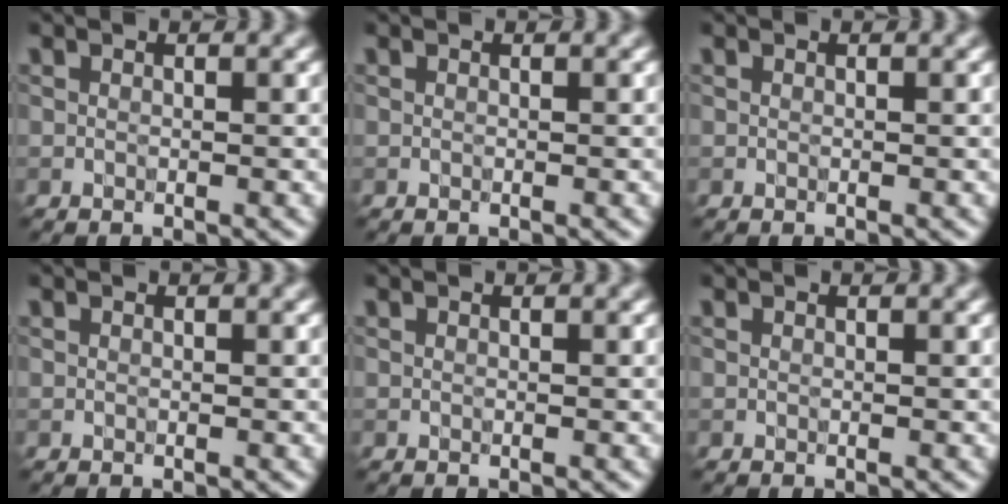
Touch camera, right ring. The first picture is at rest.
{"total": 0.0}
{"total": 0.0}
{"total": 0.0}
{"total": 0.0}
{"total": 0.0}